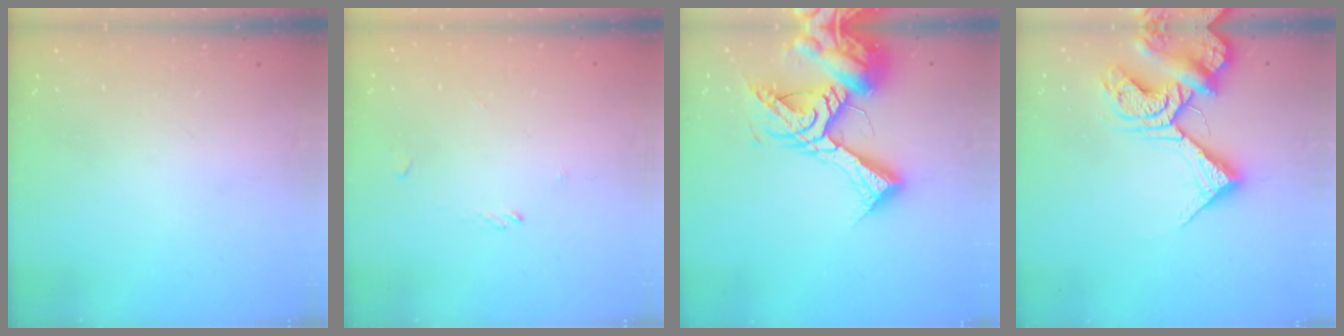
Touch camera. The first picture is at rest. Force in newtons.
{"total": 0.0}
{"total": 19.3, "press": 19.2, "slide": 2.1}
{"total": 13.3, "press": 13.2, "slide": 1.5}